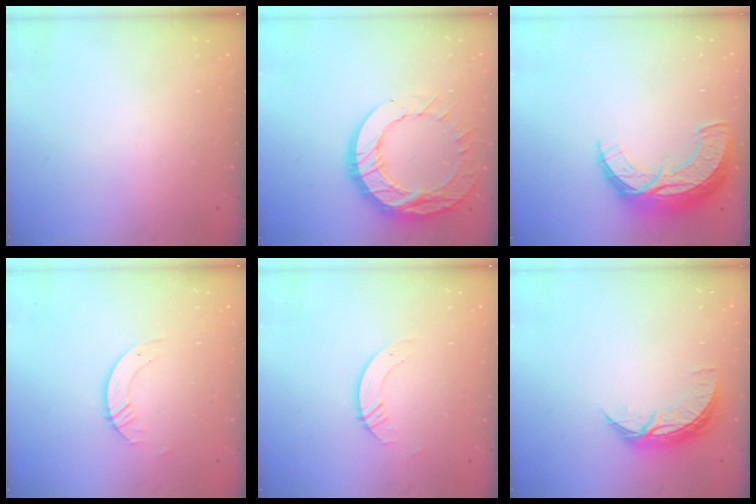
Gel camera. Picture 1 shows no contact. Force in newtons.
{"total": 16.0, "press": 15.9, "slide": 1.3}
{"total": 12.8, "press": 12.7, "slide": 1.0}
{"total": 3.2, "press": 3.1, "slide": 0.3}
{"total": 3.5, "press": 3.5, "slide": 0.4}
{"total": 8.2, "press": 8.2, "slide": 0.4}